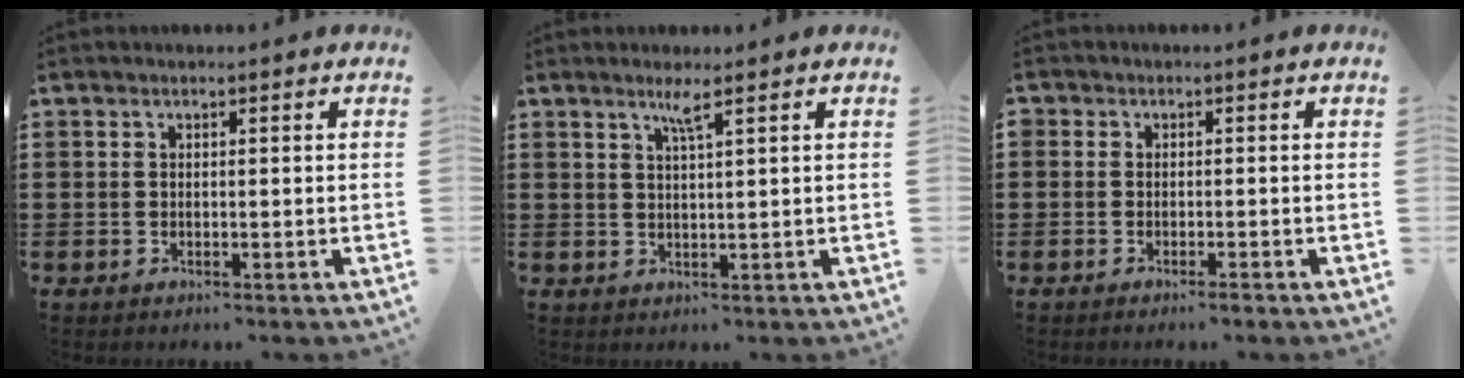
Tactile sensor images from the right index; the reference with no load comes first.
{"total": 2.6, "force": [1.7, -0.3, 1.9], "torque": [-0.041, -0.004, 0.028]}
{"total": 1.0, "force": [-0.9, 0.4, 0.1], "torque": [-0.004, 0.003, -0.019]}